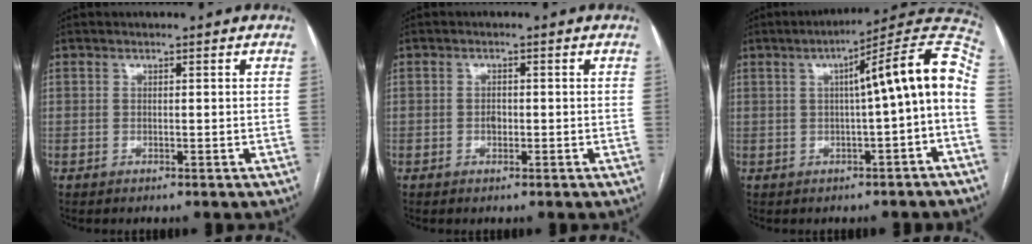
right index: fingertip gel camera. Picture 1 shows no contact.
{"total": 1.3, "force": [-0.3, 0.9, 0.9], "torque": [-0.016, 0.003, -0.004]}
{"total": 12.8, "force": [-0.1, 0.1, 12.8], "torque": [-0.169, 0.040, -0.007]}